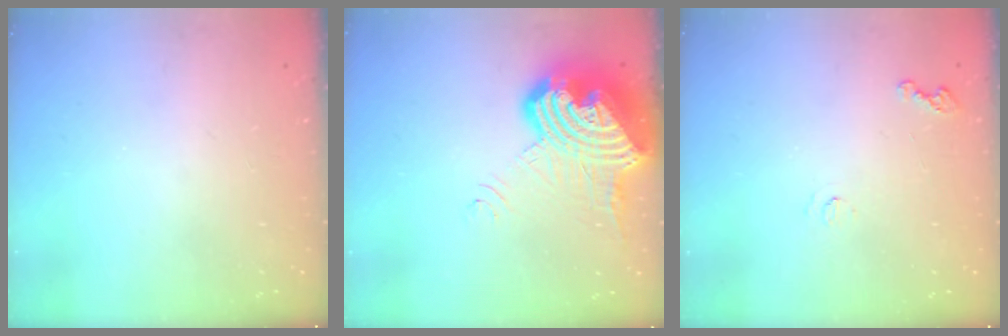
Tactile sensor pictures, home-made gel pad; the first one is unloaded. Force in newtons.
{"total": 17.7, "press": 17.5, "slide": 2.7}
{"total": 3.9, "press": 3.8, "slide": 0.5}